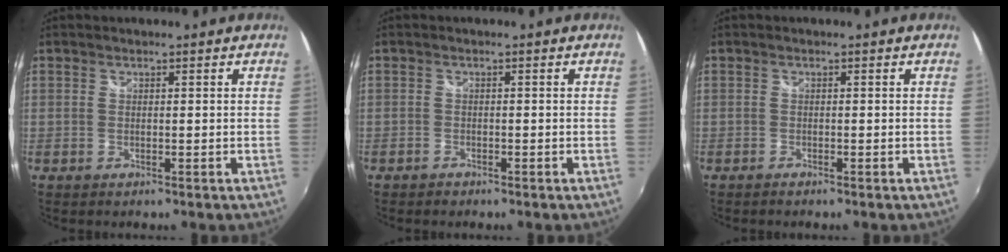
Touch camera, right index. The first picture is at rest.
{"total": 1.2, "force": [-1.0, 0.7, 0.1], "torque": [-0.004, 0.002, -0.017]}
{"total": 0.8, "force": [-0.7, 0.2, 0.3], "torque": [-0.009, -0.002, -0.015]}